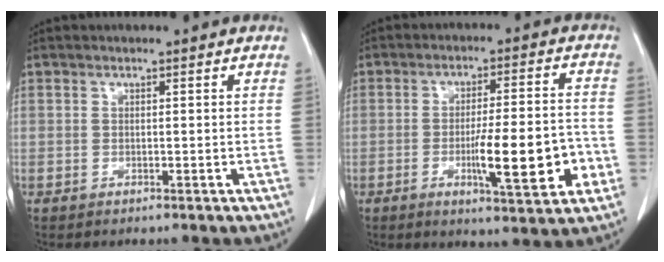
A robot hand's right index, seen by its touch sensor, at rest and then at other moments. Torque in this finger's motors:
{"motor_torque": [1.37, -0.77, 0.40, 0.12]}